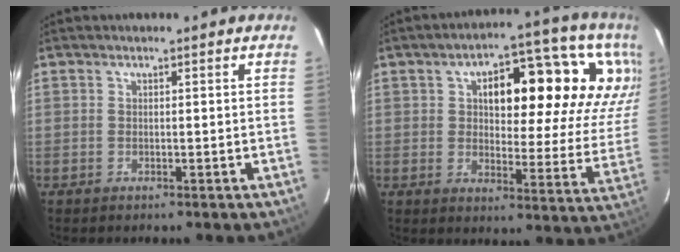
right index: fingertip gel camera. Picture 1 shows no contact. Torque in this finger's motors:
{"motor_torque": [1.47, 0.67, 0.45, 0.12]}